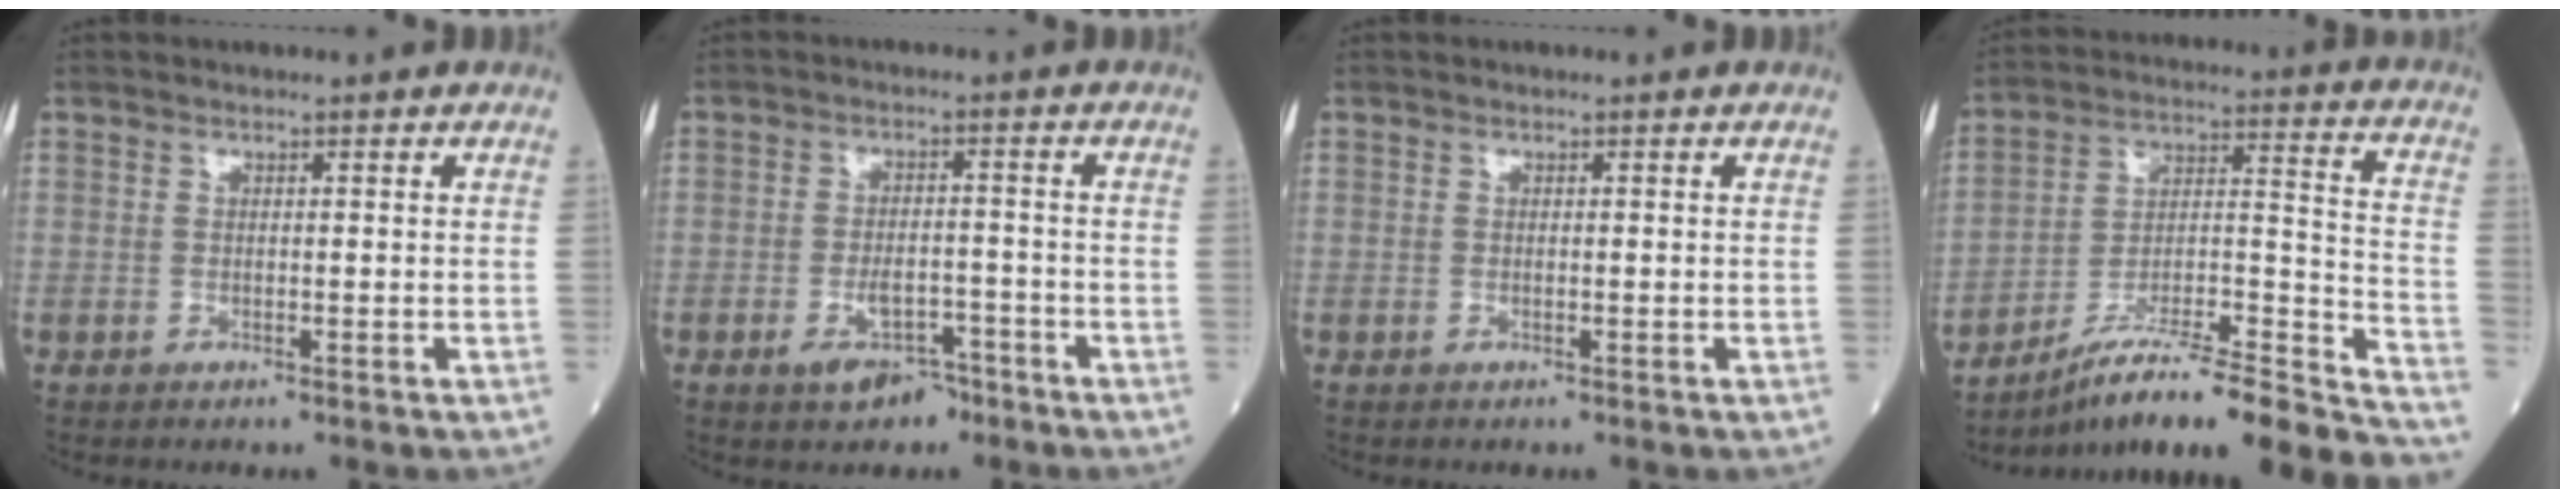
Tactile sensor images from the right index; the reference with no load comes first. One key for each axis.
{"total": 4.7, "fx": -3.1, "fy": 2.4, "fz": 2.7, "tx": -0.049, "ty": 0.003, "tz": -0.043}
{"total": 0.0}
{"total": 25.7, "fx": -22.0, "fy": 1.1, "fz": 13.3, "tx": -0.144, "ty": 0.009, "tz": -0.339}